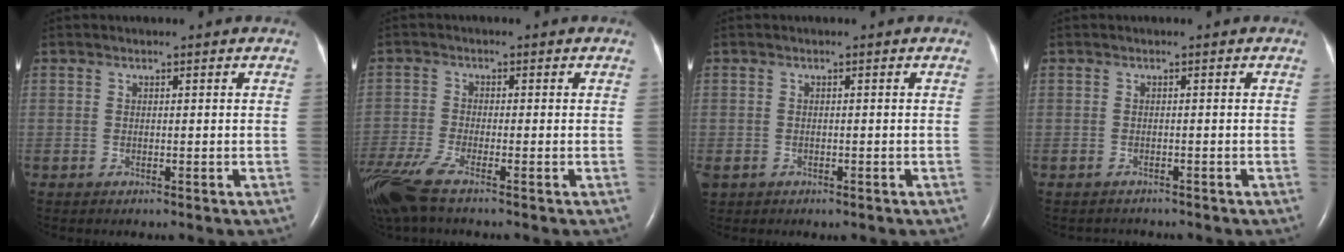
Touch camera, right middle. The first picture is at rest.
{"total": 7.9, "force": [-5.9, 0.7, 5.2], "torque": [-0.118, -0.021, -0.117]}
{"total": 2.3, "force": [-1.3, 1.7, 0.8], "torque": [-0.019, -0.001, -0.018]}
{"total": 1.7, "force": [-1.6, 0.6, -0.1], "torque": [-0.004, -0.004, -0.022]}